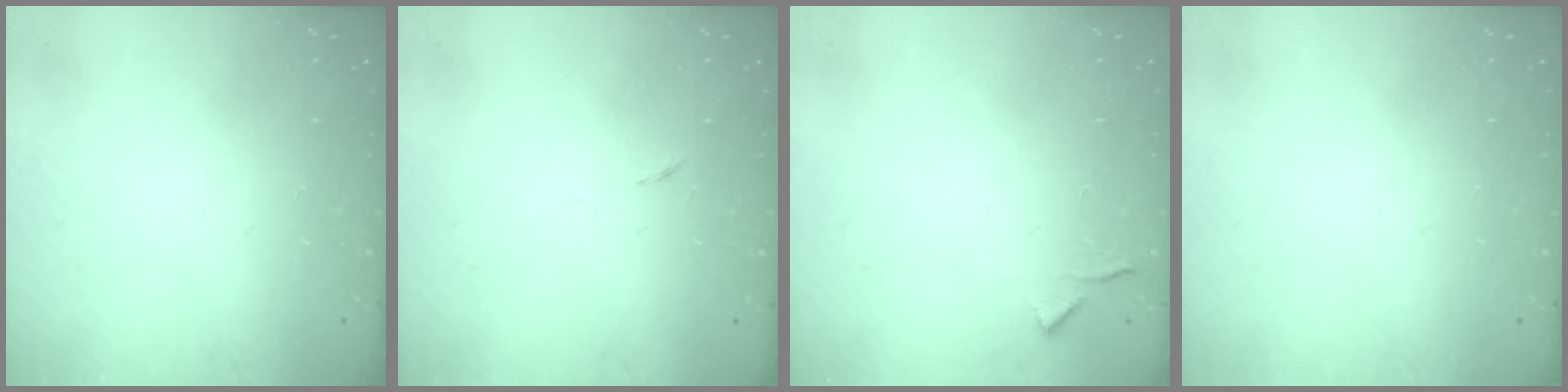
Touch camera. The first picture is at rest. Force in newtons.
{"total": 2.6, "press": 2.6, "slide": 0.4}
{"total": 4.2, "press": 4.1, "slide": 0.6}
{"total": 0.0}